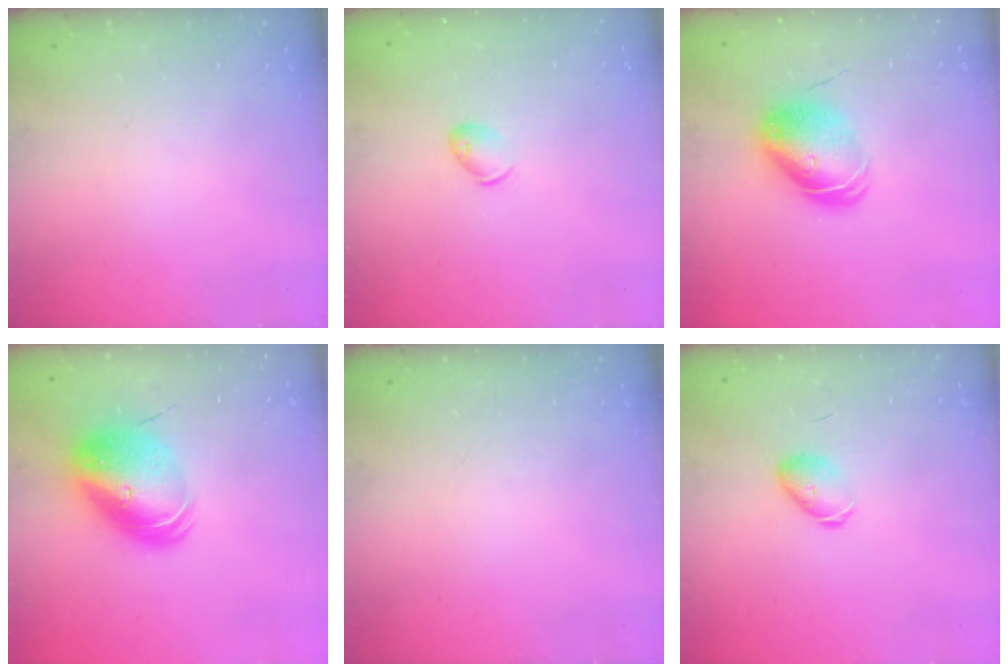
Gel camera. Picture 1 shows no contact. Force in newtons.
{"total": 5.6, "press": 5.5, "slide": 0.9}
{"total": 9.1, "press": 9.0, "slide": 1.1}
{"total": 14.0, "press": 13.8, "slide": 2.6}
{"total": 0.0}
{"total": 5.5, "press": 5.5, "slide": 0.6}